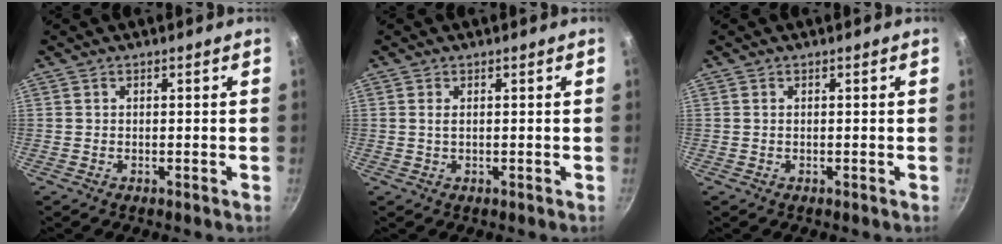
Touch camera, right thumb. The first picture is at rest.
{"total": 1.0, "force": [0.3, 0.4, 0.8], "torque": [-0.021, -0.001, 0.007]}
{"total": 0.0}